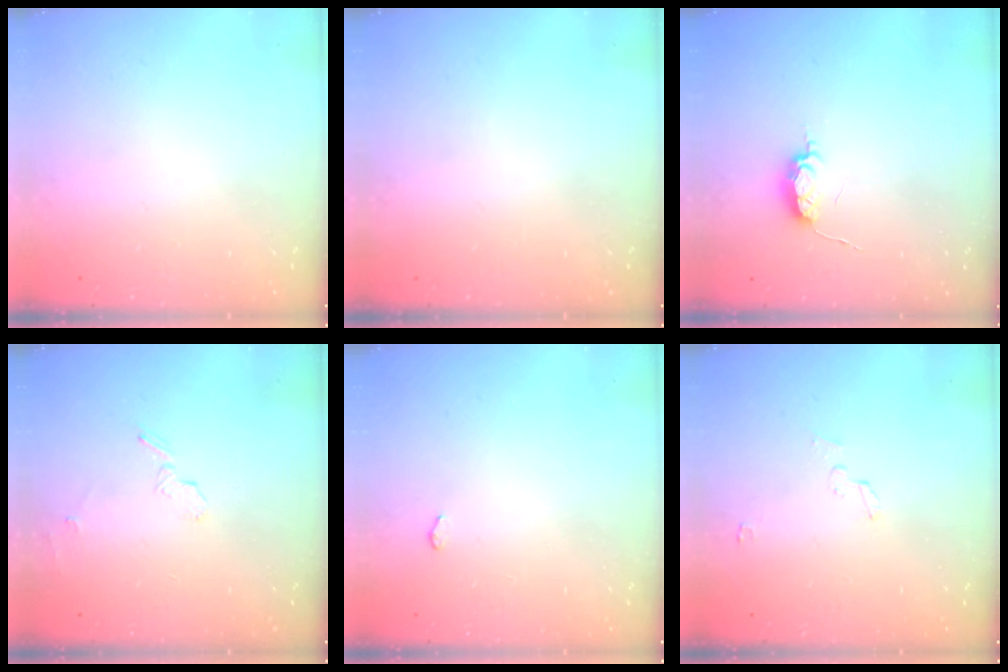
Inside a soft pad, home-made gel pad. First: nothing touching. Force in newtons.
{"total": 0.0}
{"total": 5.3, "press": 5.3, "slide": 0.7}
{"total": 5.8, "press": 5.5, "slide": 1.7}
{"total": 2.2, "press": 2.2, "slide": 0.3}
{"total": 2.5, "press": 2.5, "slide": 0.3}